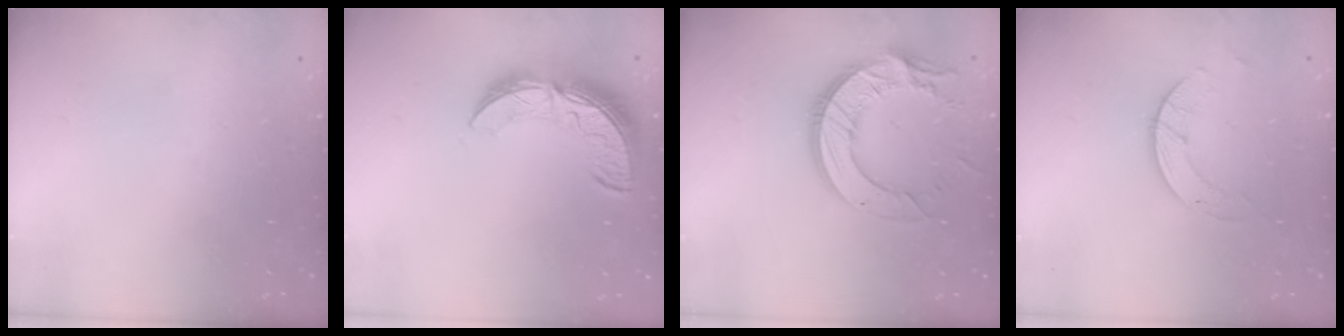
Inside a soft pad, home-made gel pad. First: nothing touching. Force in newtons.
{"total": 11.3, "press": 11.3, "slide": 0.8}
{"total": 15.3, "press": 15.2, "slide": 1.5}
{"total": 2.8, "press": 2.8, "slide": 0.3}